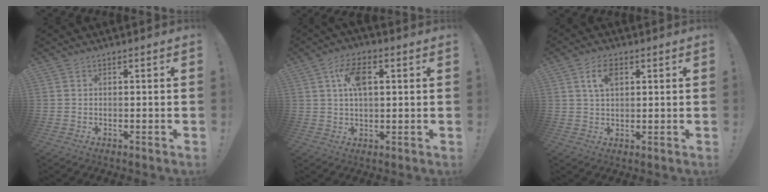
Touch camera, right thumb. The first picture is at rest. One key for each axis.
{"total": 8.6, "fx": 2.2, "fy": 4.5, "fz": 7.1, "tx": -0.117, "ty": 0.007, "tz": 0.040}
{"total": 6.1, "fx": 2.4, "fy": 3.4, "fz": 4.5, "tx": -0.077, "ty": 0.003, "tz": 0.042}